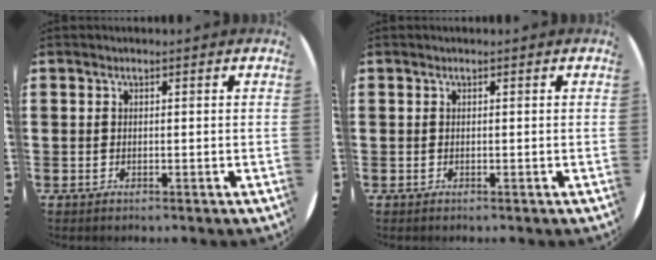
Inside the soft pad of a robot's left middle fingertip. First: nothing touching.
{"total": 0.0}